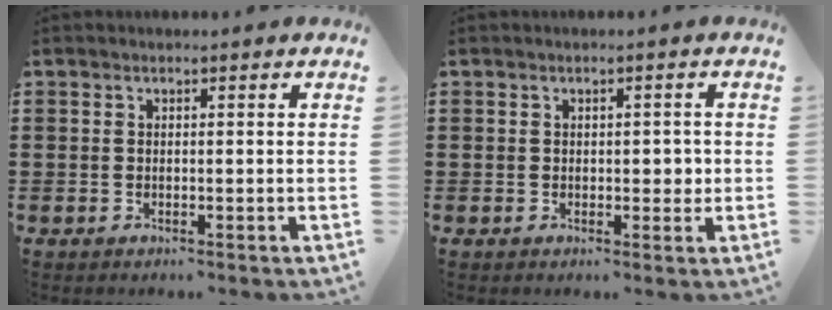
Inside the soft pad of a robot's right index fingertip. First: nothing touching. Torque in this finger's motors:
{"motor_torque": [0.40, 0.05, 0.05, 0.00]}